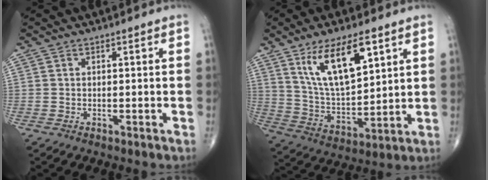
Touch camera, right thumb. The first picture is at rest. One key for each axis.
{"total": 14.8, "fx": 7.5, "fy": 5.6, "fz": 11.5, "tx": -0.182, "ty": -0.037, "tz": 0.149}